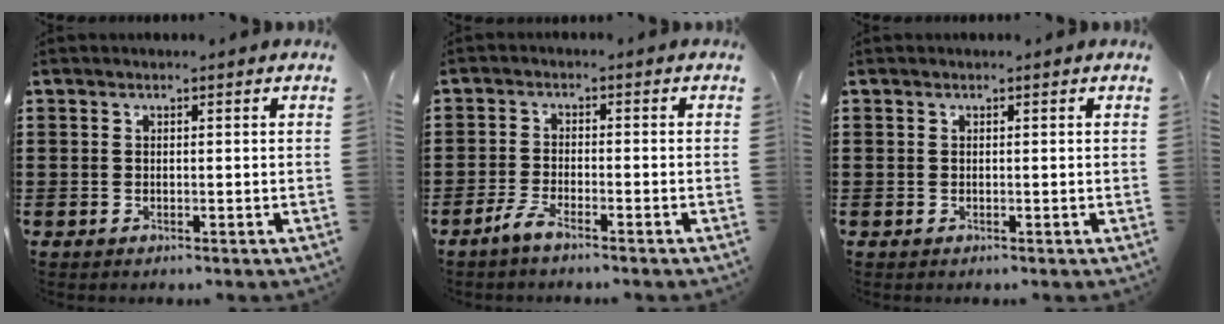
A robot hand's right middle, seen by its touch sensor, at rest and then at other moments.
{"total": 3.2, "force": [-2.5, 0.5, 1.9], "torque": [-0.053, -0.001, -0.056]}
{"total": 0.0}